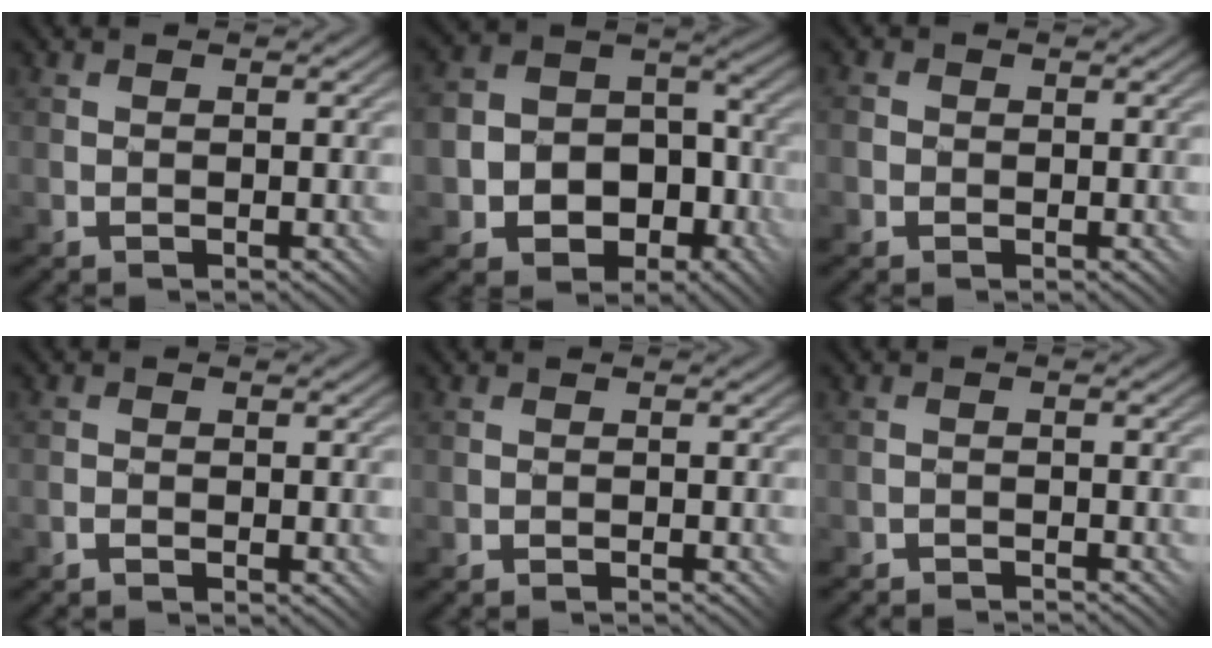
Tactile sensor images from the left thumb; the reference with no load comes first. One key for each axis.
{"total": 12.0, "fx": -4.5, "fy": 9.2, "fz": 6.2, "tx": -0.119, "ty": -0.021, "tz": -0.075}
{"total": 2.1, "fx": -0.1, "fy": 2.0, "fz": 0.4, "tx": -0.007, "ty": 0.005, "tz": -0.013}
{"total": 0.8, "fx": -0.8, "fy": 0.0, "fz": 0.1, "tx": -0.003, "ty": 0.006, "tz": -0.019}
{"total": 0.9, "fx": -0.6, "fy": -0.5, "fz": -0.4, "tx": 0.009, "ty": 0.008, "tz": -0.016}
{"total": 1.6, "fx": -1.3, "fy": -0.6, "fz": -0.7, "tx": 0.017, "ty": 0.013, "tz": -0.030}